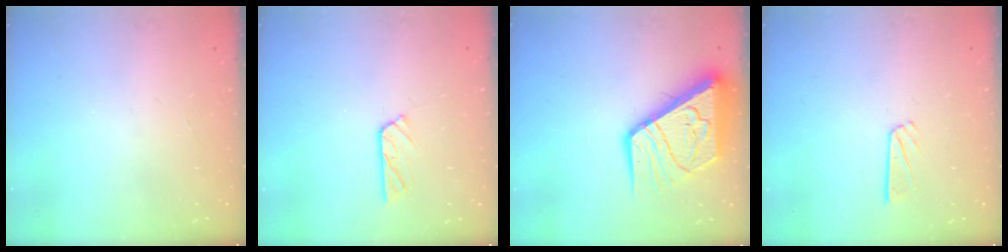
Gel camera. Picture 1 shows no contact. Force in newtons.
{"total": 4.6, "press": 4.6, "slide": 0.2}
{"total": 15.1, "press": 15.0, "slide": 1.7}
{"total": 4.4, "press": 4.4, "slide": 0.1}